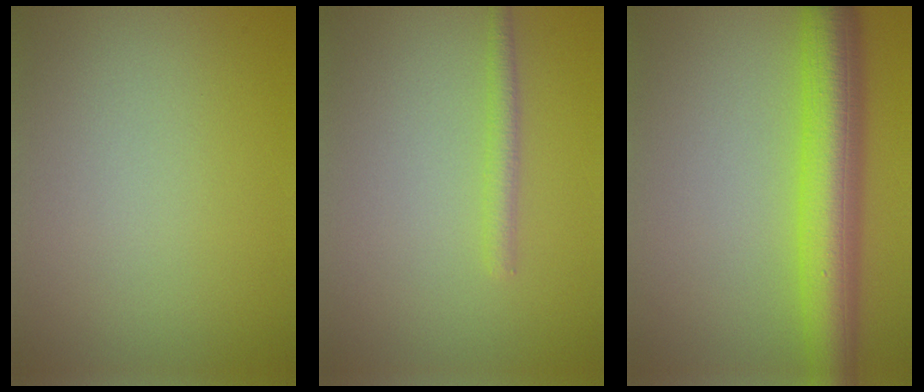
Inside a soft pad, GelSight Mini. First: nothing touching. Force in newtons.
{"total": 1.6, "press": 1.6, "slide": 0.0}
{"total": 7.8, "press": 7.8, "slide": 0.1}